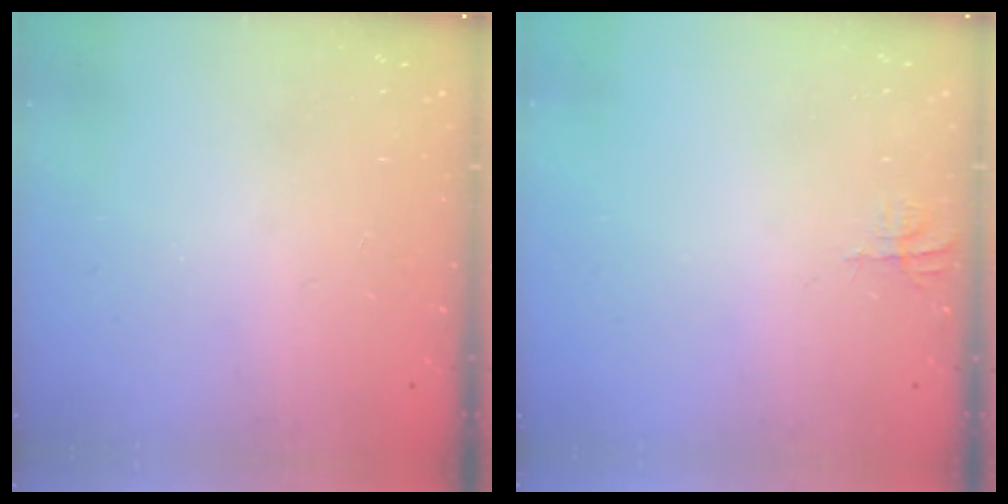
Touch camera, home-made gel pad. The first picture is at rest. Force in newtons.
{"total": 3.9, "press": 3.9, "slide": 0.4}